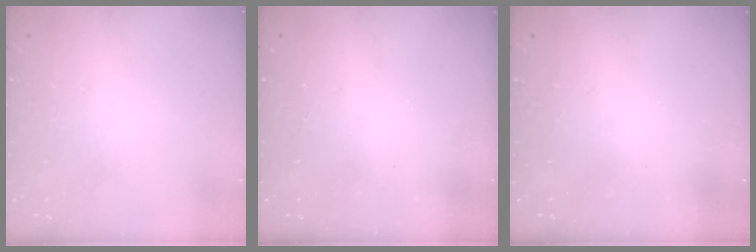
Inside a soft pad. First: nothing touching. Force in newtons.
{"total": 2.4, "press": 2.3, "slide": 0.8}
{"total": 2.6, "press": 2.4, "slide": 0.8}